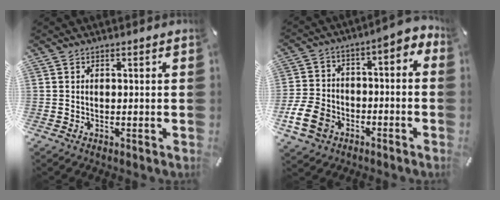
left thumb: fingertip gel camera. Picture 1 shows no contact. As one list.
[{"total": 12.1, "force": [-5.1, 8.8, 6.5], "torque": [-0.131, 0.029, -0.094]}]